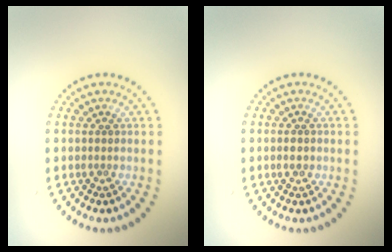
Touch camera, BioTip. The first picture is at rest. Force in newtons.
{"total": 1.2, "press": 1.2, "slide": 0.1}